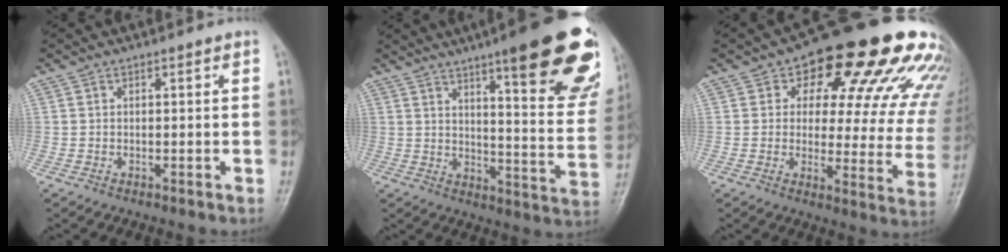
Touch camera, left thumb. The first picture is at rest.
{"total": 26.6, "force": [15.8, 5.6, 20.7], "torque": [-0.223, -0.062, 0.208]}
{"total": 24.4, "force": [13.0, 11.3, 17.3], "torque": [-0.182, -0.022, 0.157]}